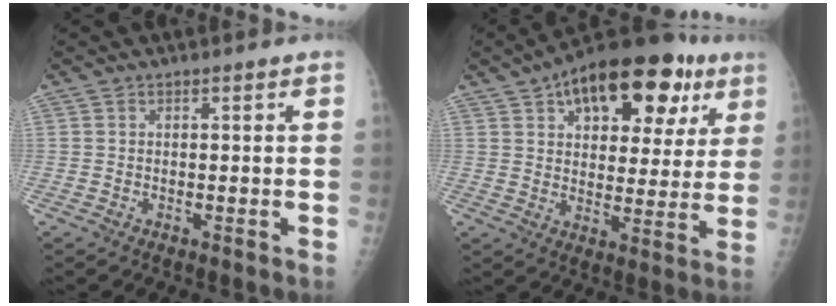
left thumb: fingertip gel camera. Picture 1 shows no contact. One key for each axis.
{"total": 22.2, "fx": 10.9, "fy": 11.5, "fz": 15.5, "tx": -0.185, "ty": 0.001, "tz": 0.156}